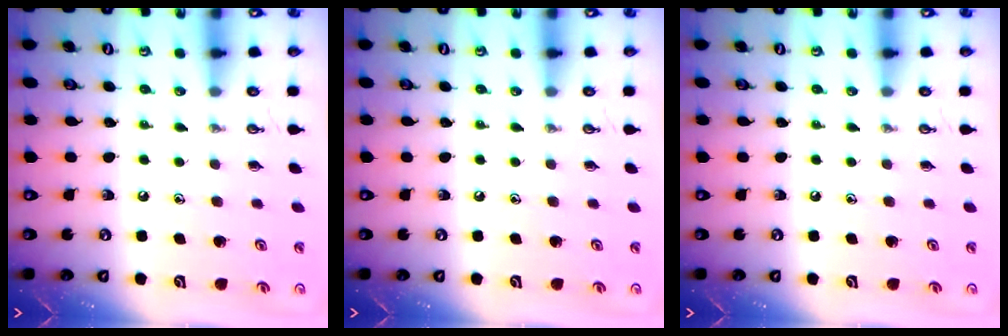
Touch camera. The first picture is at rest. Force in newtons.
{"total": 0.0}
{"total": 0.0}